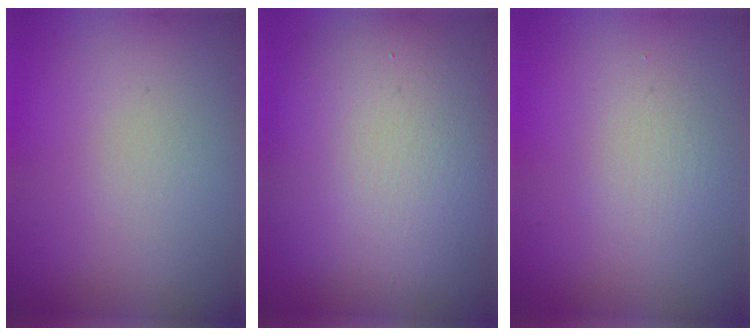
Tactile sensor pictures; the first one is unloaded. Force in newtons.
{"total": 11.3, "press": 11.3, "slide": 0.8}
{"total": 1.5, "press": 1.5, "slide": 0.1}